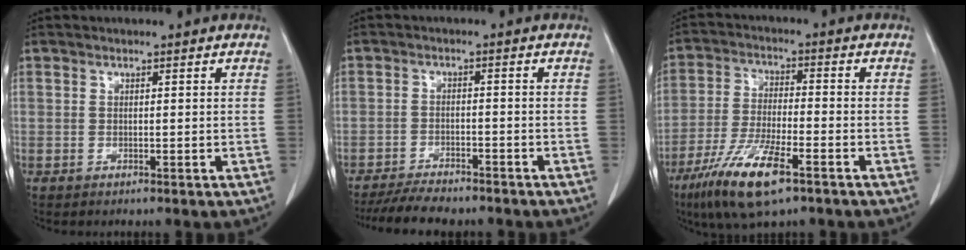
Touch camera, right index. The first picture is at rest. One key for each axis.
{"total": 7.7, "fx": -6.9, "fy": 1.6, "fz": 3.0, "tx": -0.044, "ty": -0.015, "tz": -0.110}
{"total": 11.8, "fx": -7.0, "fy": 2.1, "fz": 9.2, "tx": -0.188, "ty": -0.023, "tz": -0.124}